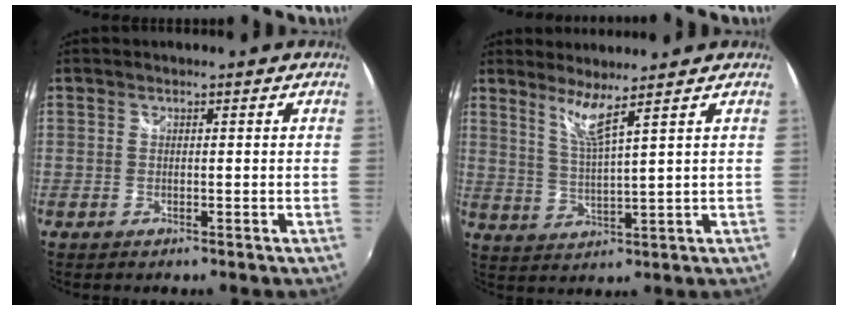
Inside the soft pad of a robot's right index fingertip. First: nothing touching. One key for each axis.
{"total": 4.8, "fx": 3.6, "fy": -1.1, "fz": 3.0, "tx": -0.061, "ty": -0.011, "tz": 0.071}